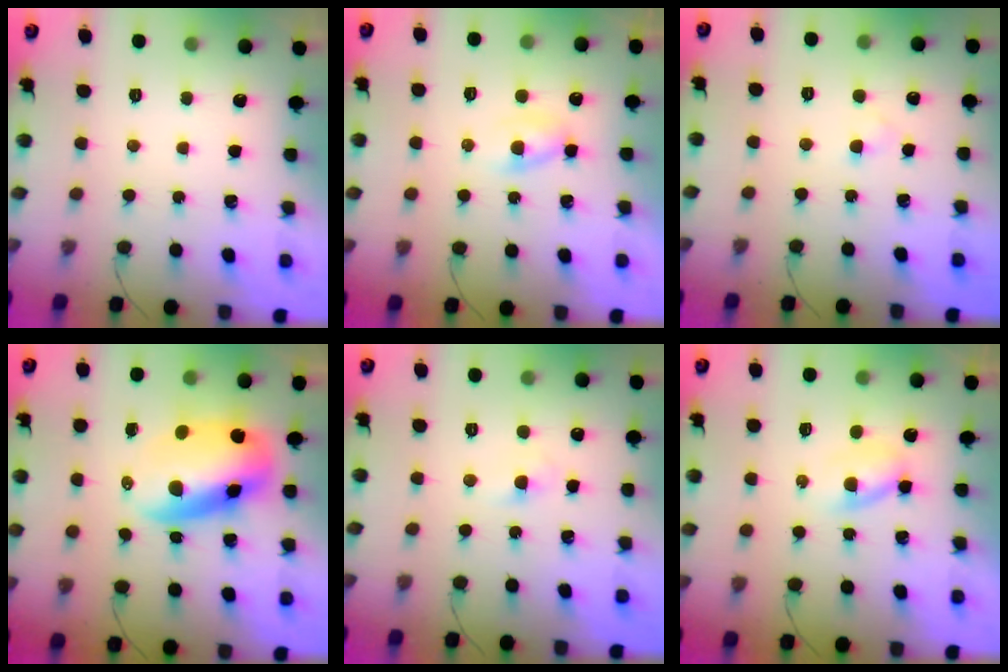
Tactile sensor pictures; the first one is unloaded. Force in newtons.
{"total": 2.2, "press": 2.0, "slide": 1.1}
{"total": 1.5, "press": 1.3, "slide": 0.8}
{"total": 11.1, "press": 10.8, "slide": 2.7}
{"total": 2.5, "press": 2.3, "slide": 1.0}
{"total": 2.7, "press": 2.5, "slide": 1.1}